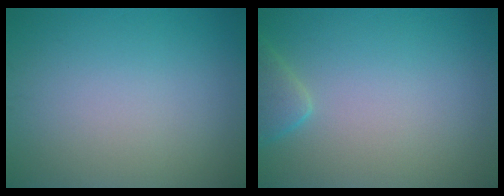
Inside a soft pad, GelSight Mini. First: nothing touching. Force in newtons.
{"total": 2.0, "press": 2.0, "slide": 0.2}